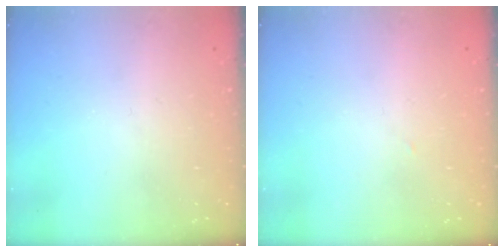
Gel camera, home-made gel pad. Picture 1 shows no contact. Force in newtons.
{"total": 1.3, "press": 1.3, "slide": 0.0}